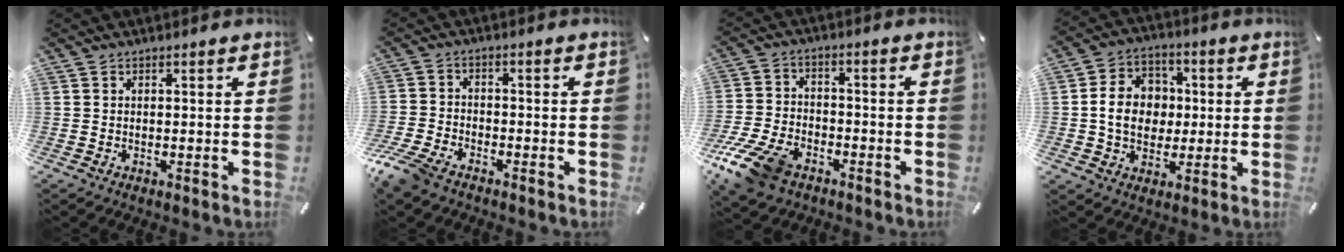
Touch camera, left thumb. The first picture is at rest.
{"total": 6.6, "force": [-5.3, 2.7, 2.7], "torque": [-0.075, 0.014, -0.108]}
{"total": 11.7, "force": [-7.8, 6.5, 6.0], "torque": [-0.120, 0.040, -0.144]}
{"total": 10.8, "force": [-0.1, 9.2, 5.6], "torque": [-0.106, 0.019, 0.001]}